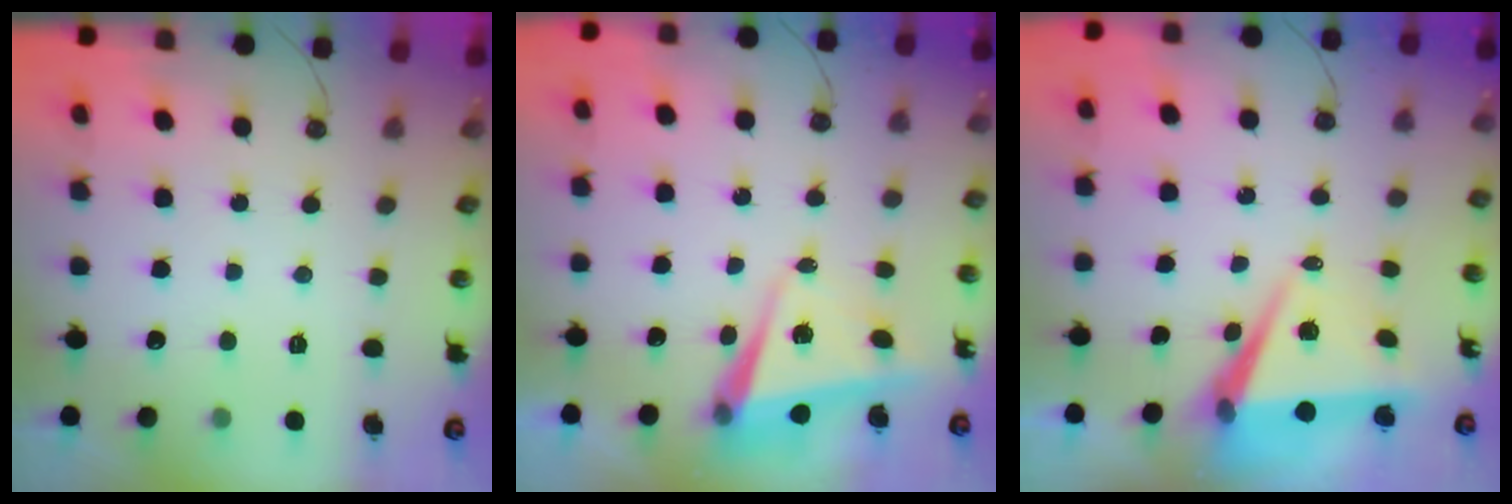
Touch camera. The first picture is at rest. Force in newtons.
{"total": 5.3, "press": 5.2, "slide": 1.1}
{"total": 8.1, "press": 6.9, "slide": 4.2}